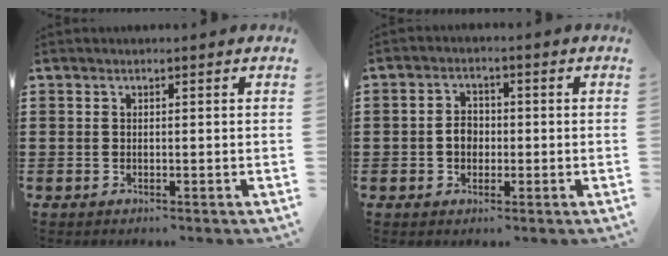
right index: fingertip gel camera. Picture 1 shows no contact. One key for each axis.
{"total": 3.1, "fx": -0.5, "fy": 2.4, "fz": 1.9, "tx": -0.041, "ty": 0.007, "tz": -0.012}